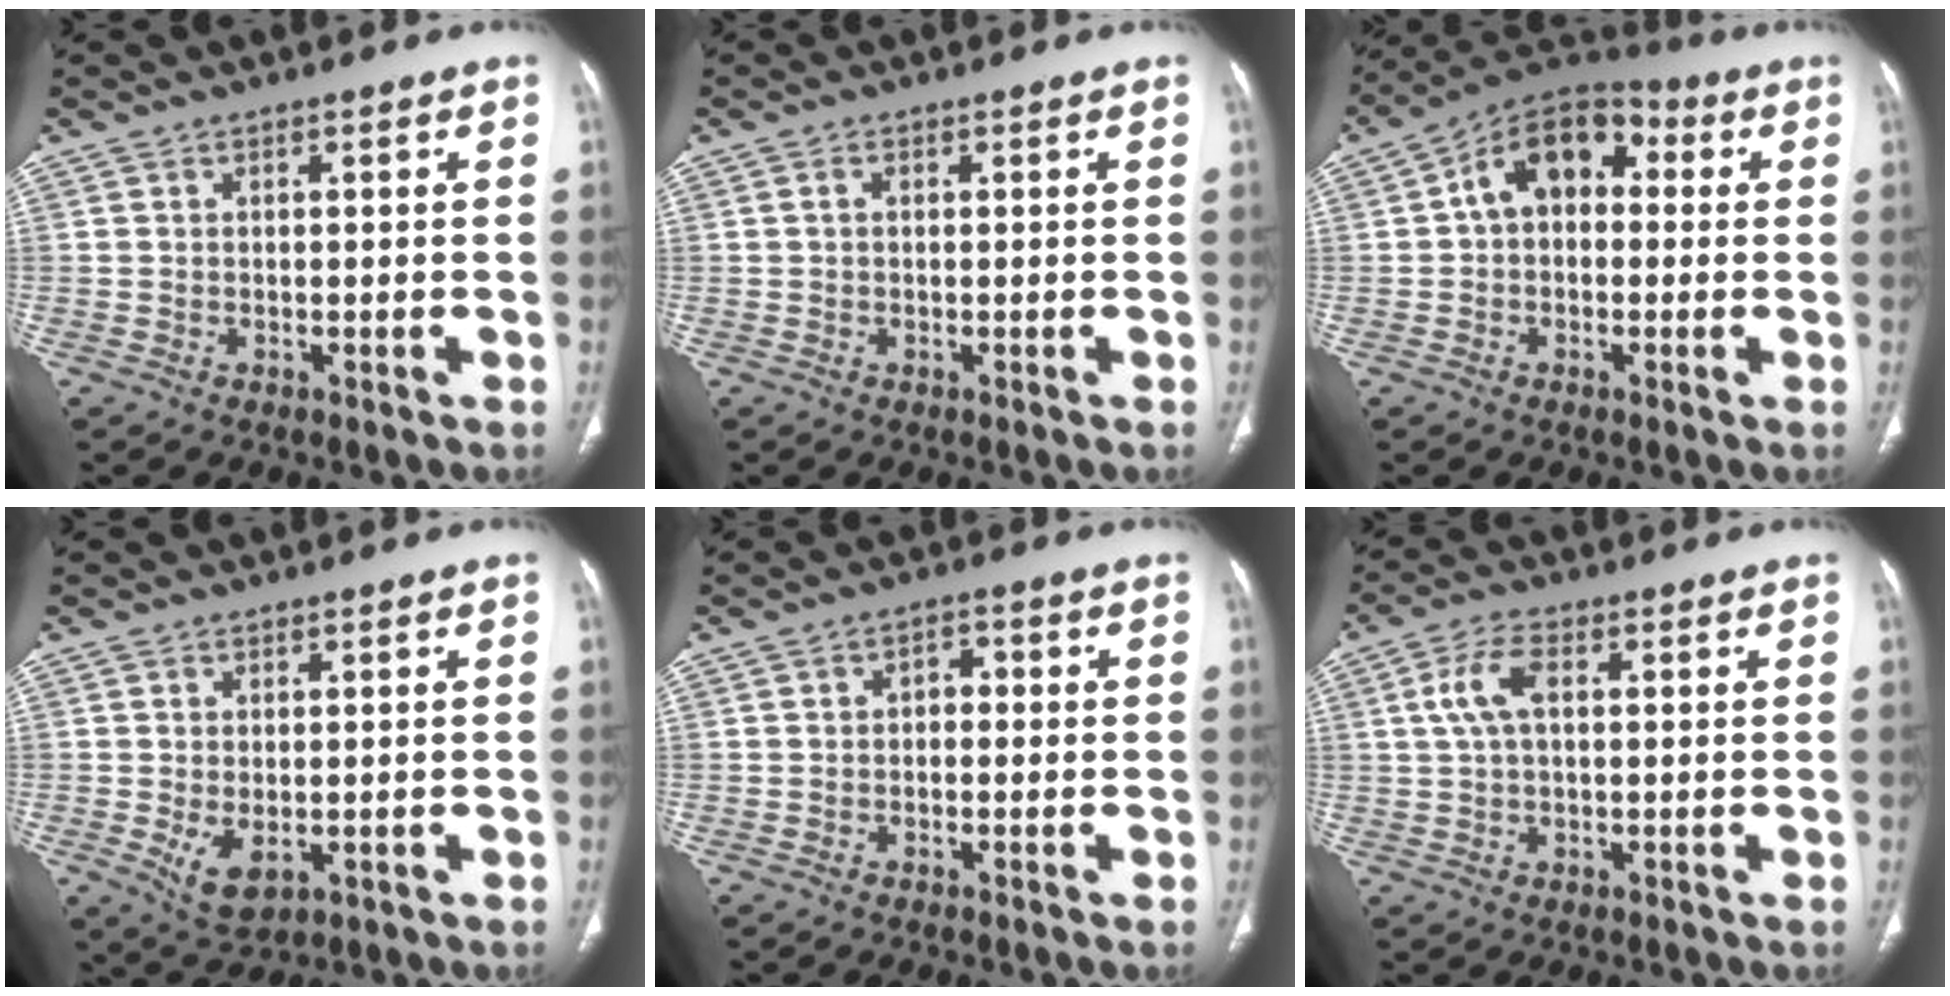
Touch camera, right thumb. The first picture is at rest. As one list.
[{"total": 0.8, "force": [0.1, 0.6, 0.6], "torque": [-0.011, 0.003, 0.001]}, {"total": 11.9, "force": [1.7, 8.1, 8.6], "torque": [-0.111, 0.038, 0.011]}, {"total": 4.9, "force": [-1.0, 2.8, 3.9], "torque": [-0.070, -0.011, -0.004]}, {"total": 2.2, "force": [-0.2, 1.6, 1.5], "torque": [-0.014, 0.011, -0.012]}, {"total": 6.1, "force": [1.3, 3.2, 5.1], "torque": [-0.112, 0.014, 0.024]}]